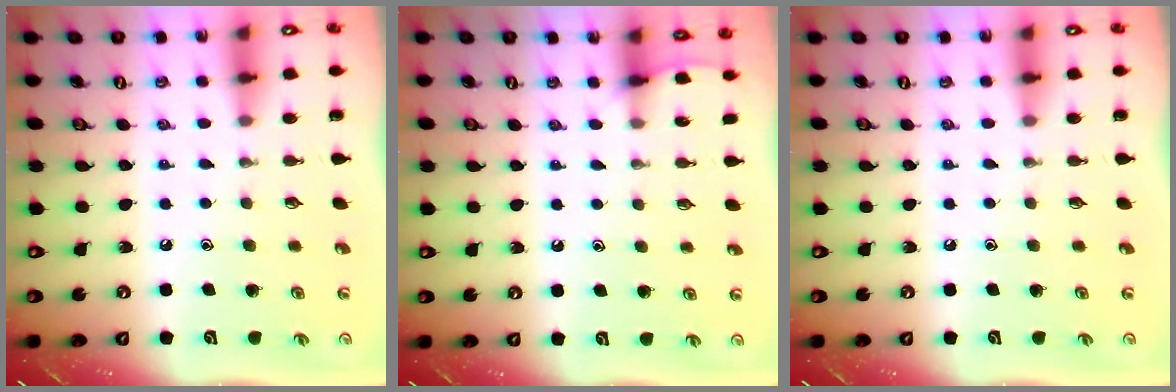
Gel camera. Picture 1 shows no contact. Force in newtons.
{"total": 3.6, "press": 3.6, "slide": 0.5}
{"total": 0.0}